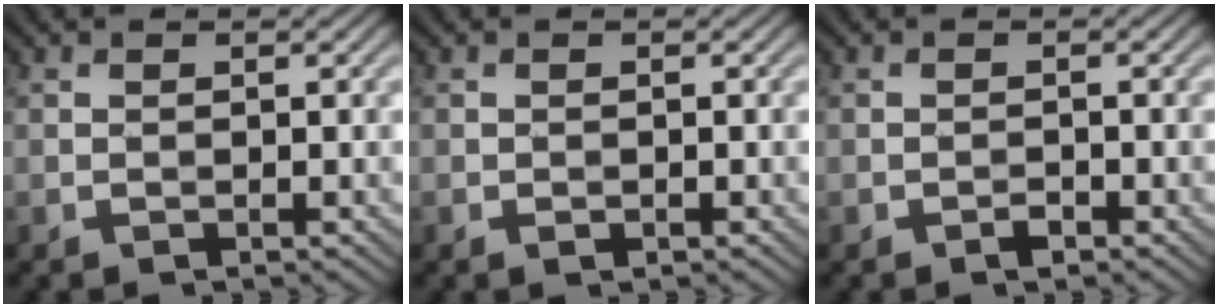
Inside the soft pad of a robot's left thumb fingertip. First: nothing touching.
{"total": 0.6, "force": [-0.4, 0.3, 0.2], "torque": [-0.002, -0.001, -0.004]}
{"total": 0.9, "force": [-0.8, 0.4, 0.3], "torque": [-0.002, 0.001, -0.015]}